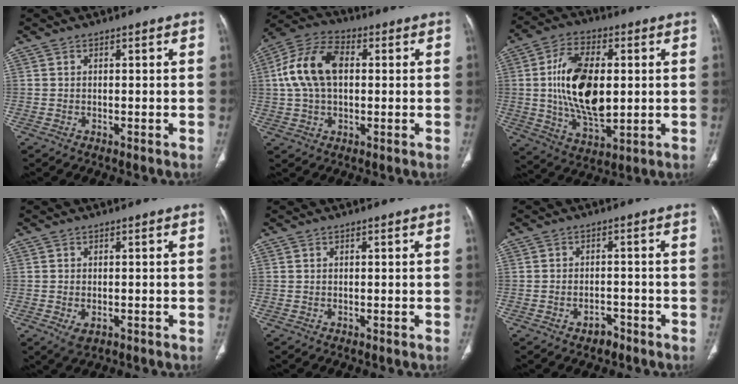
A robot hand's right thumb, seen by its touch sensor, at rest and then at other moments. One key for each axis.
{"total": 13.0, "fx": 1.7, "fy": 8.1, "fz": 10.0, "tx": -0.198, "ty": 0.027, "tz": 0.026}
{"total": 17.7, "fx": 1.2, "fy": 9.4, "fz": 15.0, "tx": -0.264, "ty": -0.008, "tz": 0.028}
{"total": 2.9, "fx": -1.1, "fy": 1.7, "fz": 2.1, "tx": -0.037, "ty": 0.000, "tz": -0.008}
{"total": 0.0}
{"total": 3.0, "fx": -1.9, "fy": 1.8, "fz": 1.3, "tx": -0.017, "ty": 0.018, "tz": -0.023}